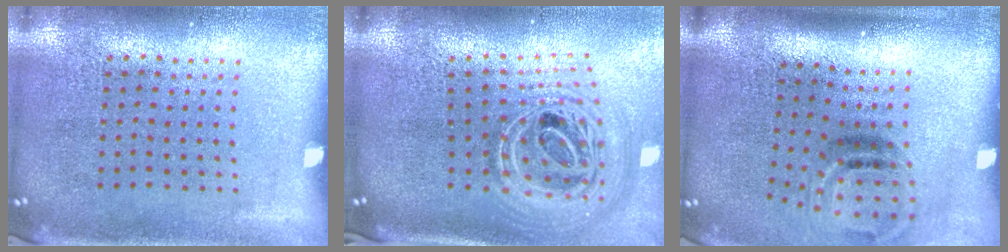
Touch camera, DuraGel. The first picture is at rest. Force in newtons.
{"total": 2.9, "press": 2.0, "slide": 2.1}
{"total": 2.0, "press": 1.3, "slide": 1.6}